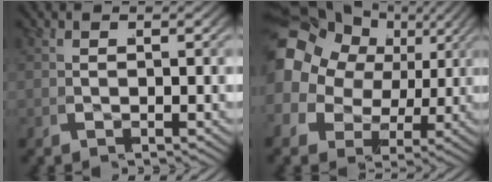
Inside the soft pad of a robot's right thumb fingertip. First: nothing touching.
{"total": 11.8, "force": [3.1, 9.7, 6.0], "torque": [-0.139, -0.004, 0.044]}